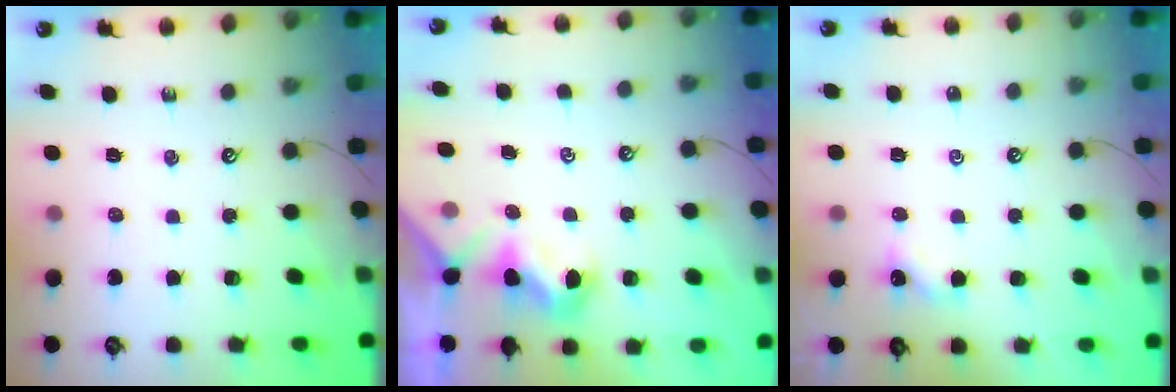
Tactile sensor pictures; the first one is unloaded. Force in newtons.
{"total": 0.6, "press": 0.4, "slide": 0.5}
{"total": 0.6, "press": 0.5, "slide": 0.2}